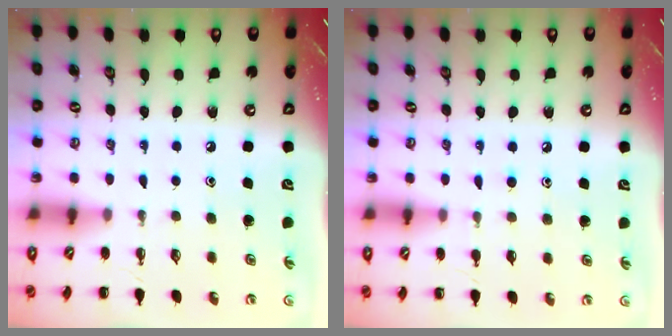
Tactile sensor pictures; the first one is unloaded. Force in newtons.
{"total": 5.2, "press": 4.9, "slide": 1.6}